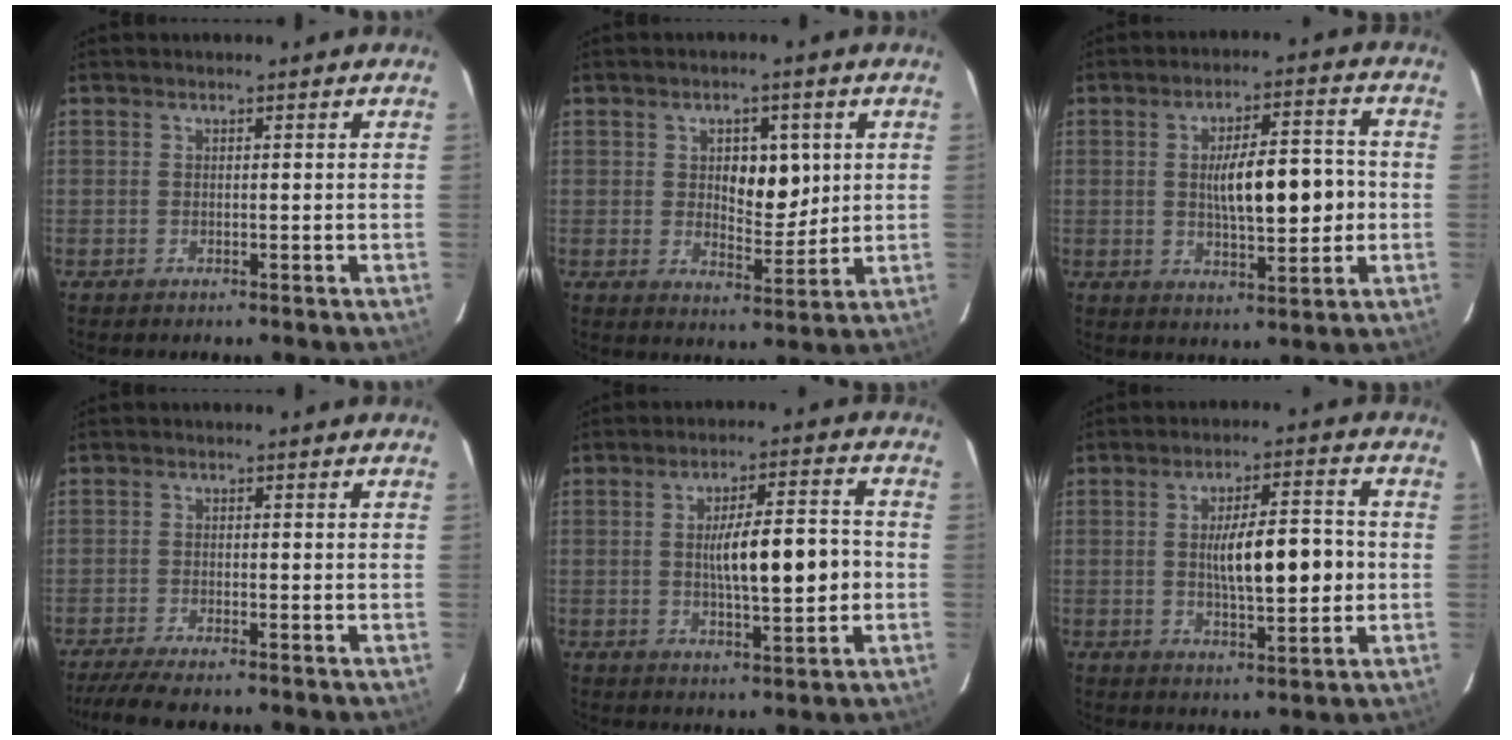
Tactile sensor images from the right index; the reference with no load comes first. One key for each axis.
{"total": 6.7, "fx": 1.7, "fy": 3.5, "fz": 5.5, "tx": -0.075, "ty": 0.003, "tz": 0.033}
{"total": 10.6, "fx": -0.2, "fy": 3.0, "fz": 10.2, "tx": -0.165, "ty": 0.015, "tz": 0.001}
{"total": 6.1, "fx": -5.1, "fy": 0.6, "fz": 3.4, "tx": -0.054, "ty": -0.015, "tz": -0.084}
{"total": 10.3, "fx": -0.5, "fy": 1.9, "fz": 10.2, "tx": -0.164, "ty": 0.013, "tz": -0.005}
{"total": 10.4, "fx": -0.1, "fy": 2.5, "fz": 10.1, "tx": -0.167, "ty": 0.010, "tz": 0.000}